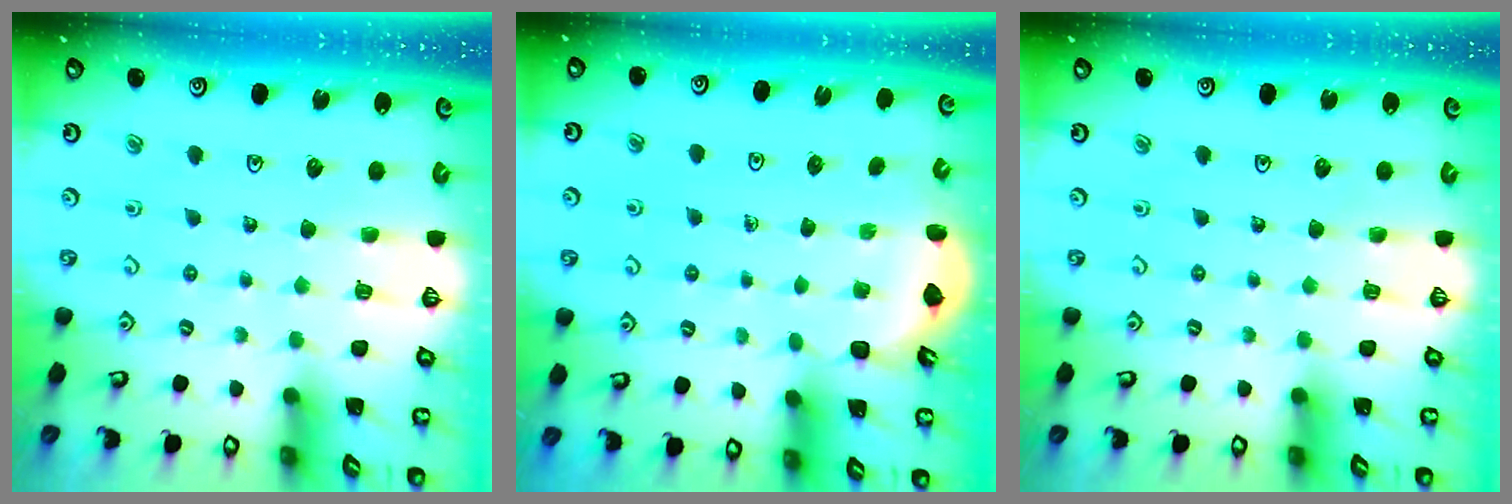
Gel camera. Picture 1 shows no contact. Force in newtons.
{"total": 2.5, "press": 2.1, "slide": 1.5}
{"total": 0.0}